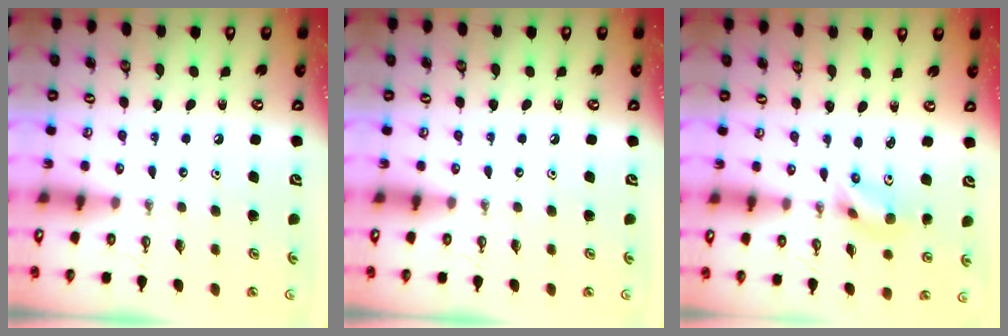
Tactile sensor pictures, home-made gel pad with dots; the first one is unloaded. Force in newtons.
{"total": 0.0}
{"total": 4.9, "press": 2.9, "slide": 3.9}